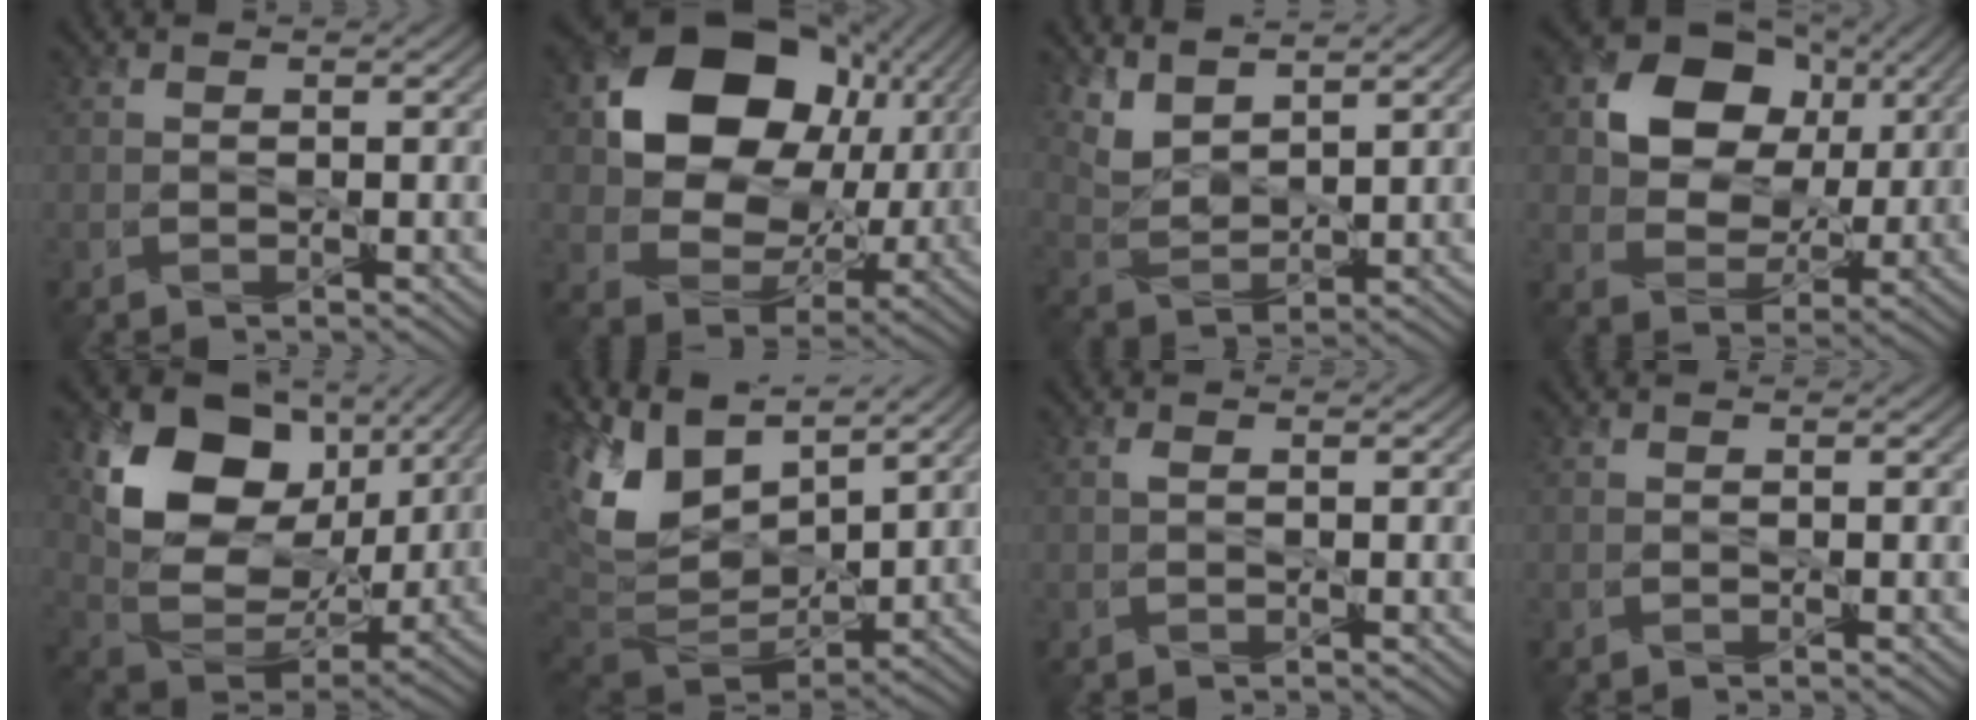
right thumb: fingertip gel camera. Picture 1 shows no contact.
{"total": 15.7, "force": [3.2, 11.8, 9.9], "torque": [-0.165, 0.000, 0.068]}
{"total": 6.6, "force": [4.6, 2.9, 3.7], "torque": [-0.093, 0.004, 0.091]}
{"total": 12.6, "force": [3.8, 9.3, 7.5], "torque": [-0.141, 0.011, 0.074]}
{"total": 14.9, "force": [4.8, 10.0, 10.0], "torque": [-0.180, 0.011, 0.100]}
{"total": 12.5, "force": [4.7, 7.7, 8.6], "torque": [-0.209, 0.002, 0.106]}
{"total": 0.6, "force": [0.0, 0.0, 0.6], "torque": [-0.011, 0.002, 0.004]}
{"total": 0.0}